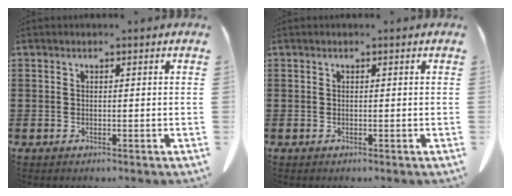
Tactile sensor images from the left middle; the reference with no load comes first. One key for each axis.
{"total": 0.0}